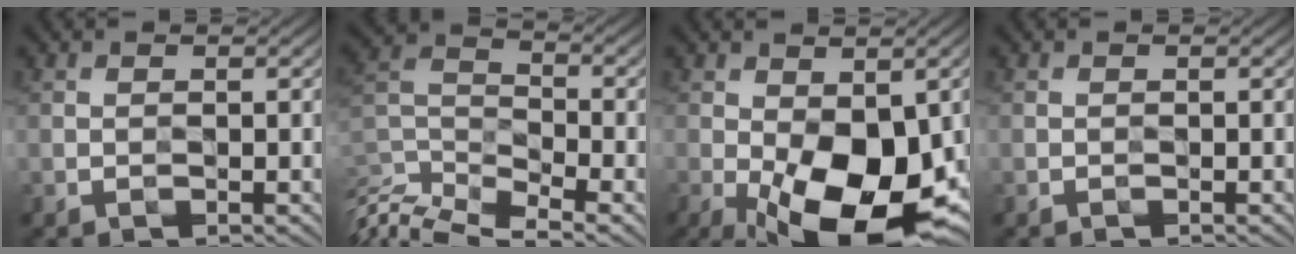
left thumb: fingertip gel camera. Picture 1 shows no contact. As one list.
[{"total": 9.5, "force": [-7.9, 2.4, 4.7], "torque": [-0.109, -0.008, -0.154]}, {"total": 14.2, "force": [-3.7, 7.0, 11.8], "torque": [-0.201, -0.019, -0.052]}, {"total": 0.5, "force": [-0.2, -0.4, -0.3], "torque": [0.004, 0.003, -0.004]}]